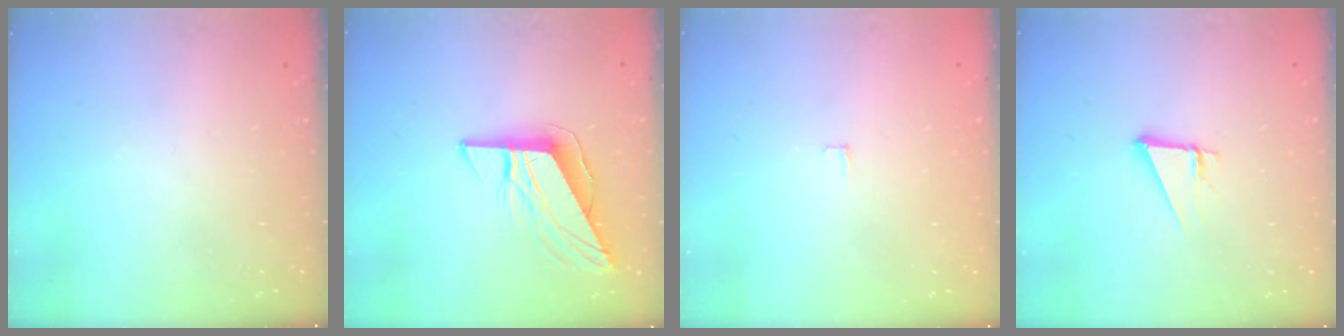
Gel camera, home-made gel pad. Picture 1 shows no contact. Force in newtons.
{"total": 9.4, "press": 9.4, "slide": 0.4}
{"total": 2.4, "press": 2.4, "slide": 0.2}
{"total": 3.6, "press": 3.6, "slide": 0.3}